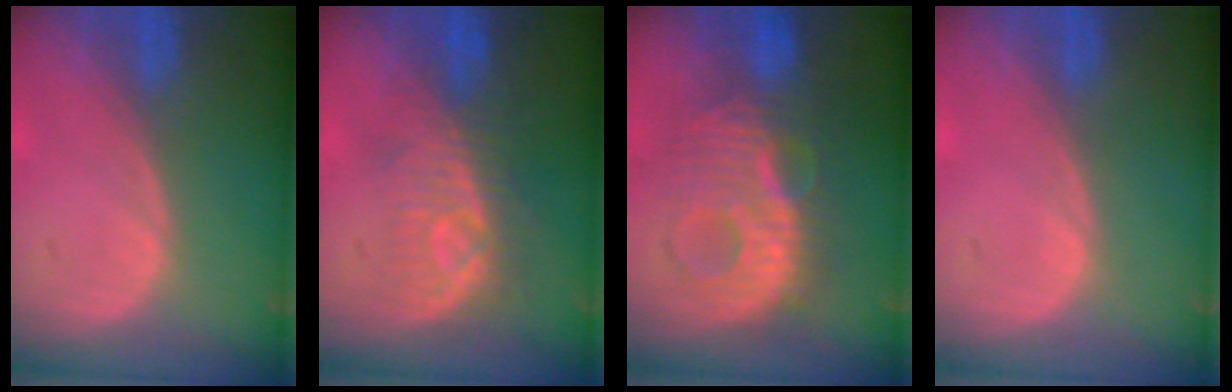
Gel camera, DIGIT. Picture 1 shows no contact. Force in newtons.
{"total": 8.2, "press": 7.5, "slide": 3.4}
{"total": 9.6, "press": 9.6, "slide": 0.1}
{"total": 0.6, "press": 0.1, "slide": 0.6}